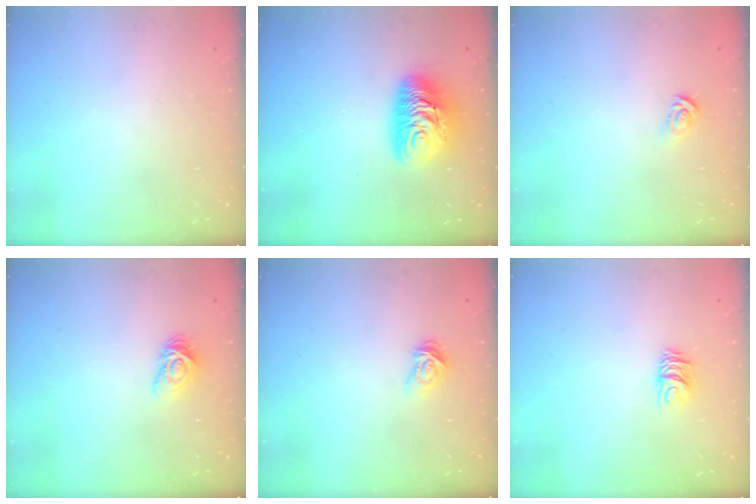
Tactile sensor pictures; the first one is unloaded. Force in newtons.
{"total": 12.0, "press": 11.9, "slide": 1.2}
{"total": 2.8, "press": 2.8, "slide": 0.2}
{"total": 5.0, "press": 4.9, "slide": 0.7}
{"total": 4.9, "press": 4.9, "slide": 0.7}
{"total": 7.0, "press": 7.0, "slide": 0.5}